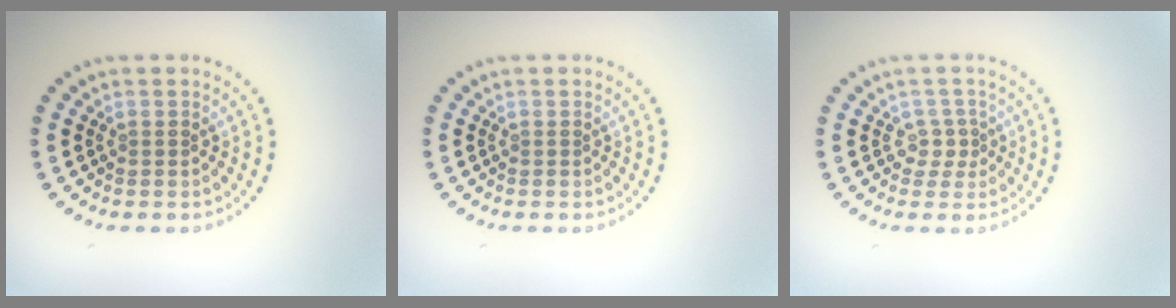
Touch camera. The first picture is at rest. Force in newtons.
{"total": 0.0}
{"total": 1.6, "press": 1.2, "slide": 1.1}